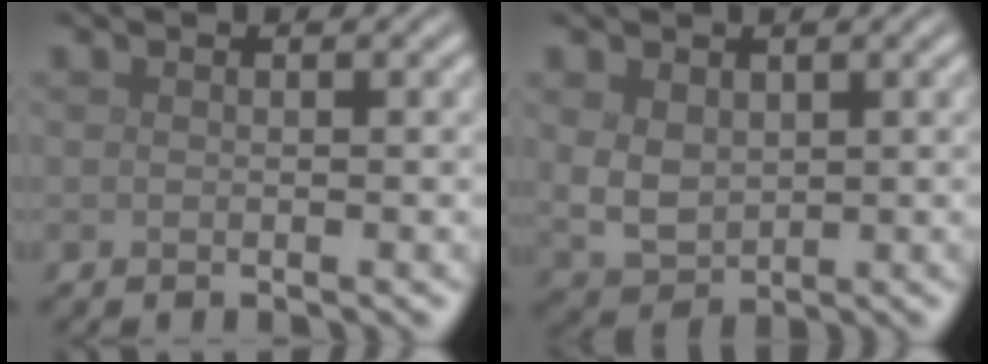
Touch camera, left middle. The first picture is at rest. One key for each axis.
{"total": 3.4, "fx": 0.6, "fy": 2.5, "fz": 2.2, "tx": -0.054, "ty": -0.005, "tz": 0.018}